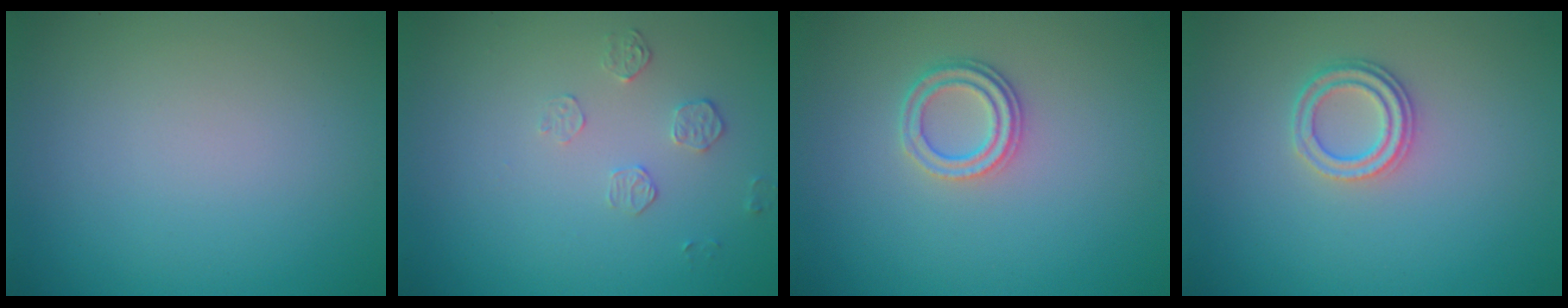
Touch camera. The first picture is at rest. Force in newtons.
{"total": 1.5, "press": 0.8, "slide": 1.3}
{"total": 2.3, "press": 2.1, "slide": 1.0}
{"total": 2.3, "press": 2.1, "slide": 1.0}